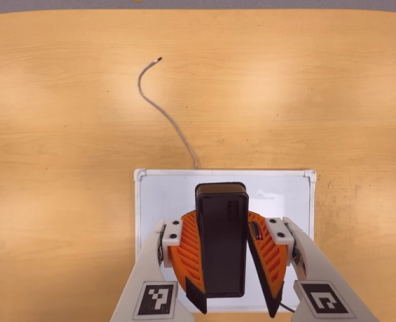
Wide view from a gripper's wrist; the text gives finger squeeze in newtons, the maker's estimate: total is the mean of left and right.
{"total": 8.1, "left": 8.0, "right": 8.1}